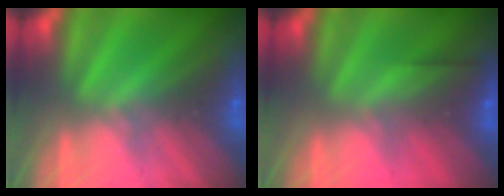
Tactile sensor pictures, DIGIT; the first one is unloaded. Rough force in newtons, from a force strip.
{"total": 2.6}